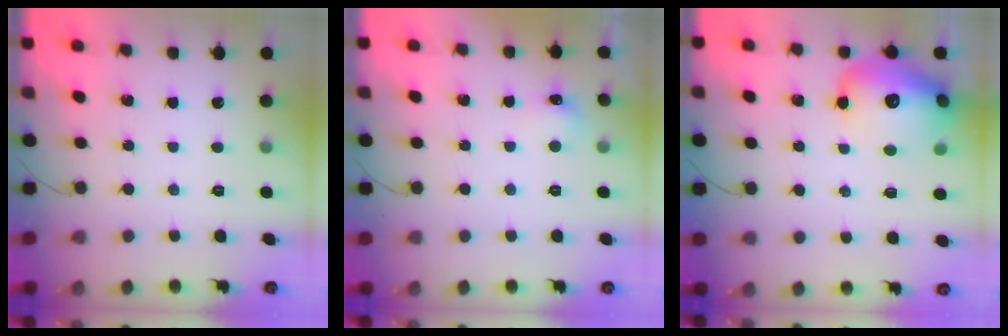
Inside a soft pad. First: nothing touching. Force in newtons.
{"total": 5.9, "press": 5.8, "slide": 1.2}
{"total": 19.7, "press": 19.6, "slide": 2.8}